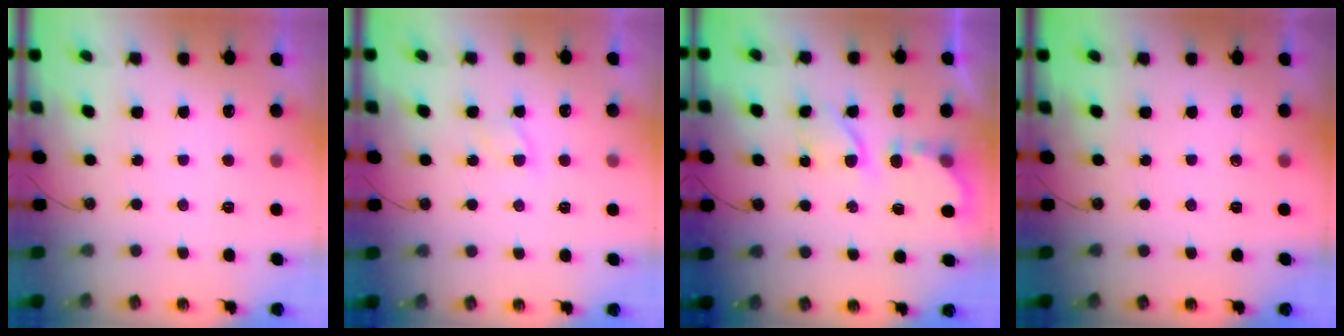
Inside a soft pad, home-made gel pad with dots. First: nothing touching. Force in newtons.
{"total": 4.8, "press": 4.7, "slide": 0.6}
{"total": 5.7, "press": 5.7, "slide": 0.5}
{"total": 0.0}